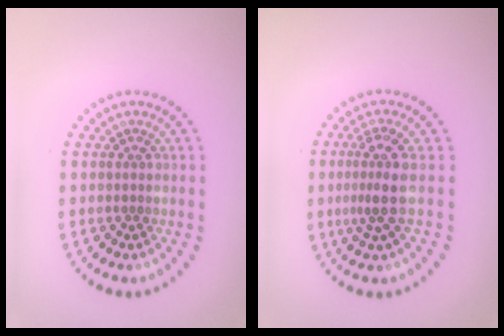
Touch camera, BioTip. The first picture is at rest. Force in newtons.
{"total": 3.0, "press": 2.3, "slide": 1.9}